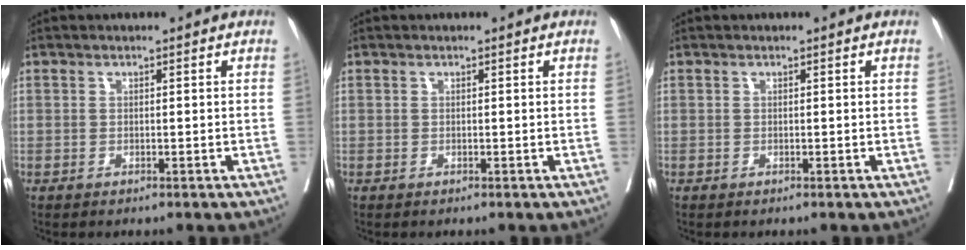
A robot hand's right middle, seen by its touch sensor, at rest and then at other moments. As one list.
[{"total": 0.0}, {"total": 0.0}]